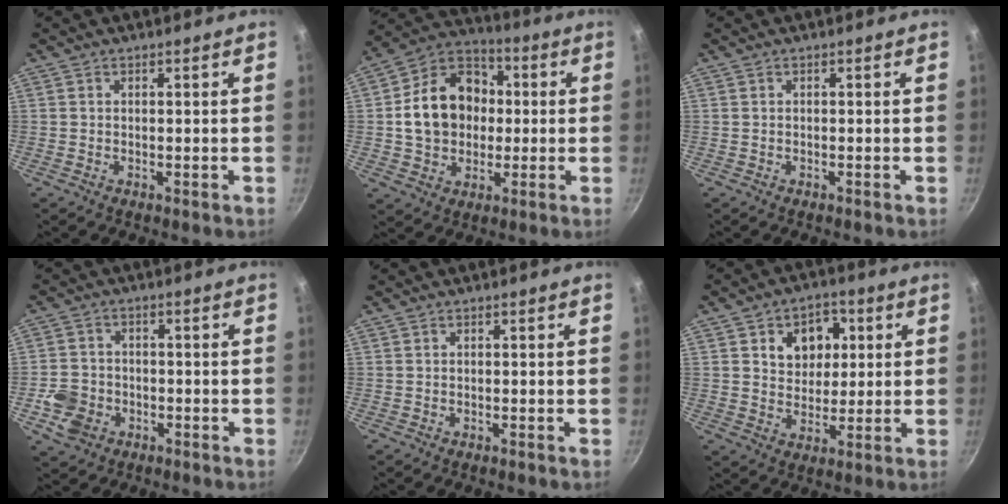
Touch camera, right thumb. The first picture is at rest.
{"total": 16.5, "force": [0.8, 13.3, 9.7], "torque": [-0.135, 0.032, 0.006]}
{"total": 0.0}
{"total": 6.9, "force": [-2.6, 5.6, 3.0], "torque": [-0.050, 0.022, -0.049]}
{"total": 0.0}
{"total": 9.8, "force": [2.7, 7.8, 5.3], "torque": [-0.041, -0.006, 0.039]}